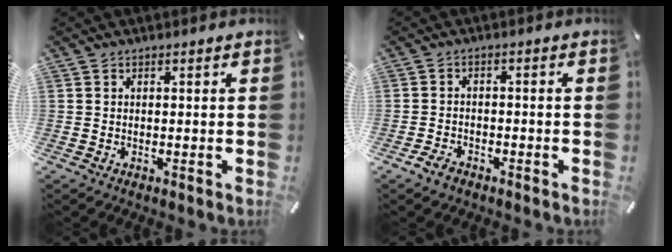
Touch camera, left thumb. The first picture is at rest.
{"total": 2.8, "force": [-2.1, 1.6, 0.9], "torque": [-0.021, 0.011, -0.043]}